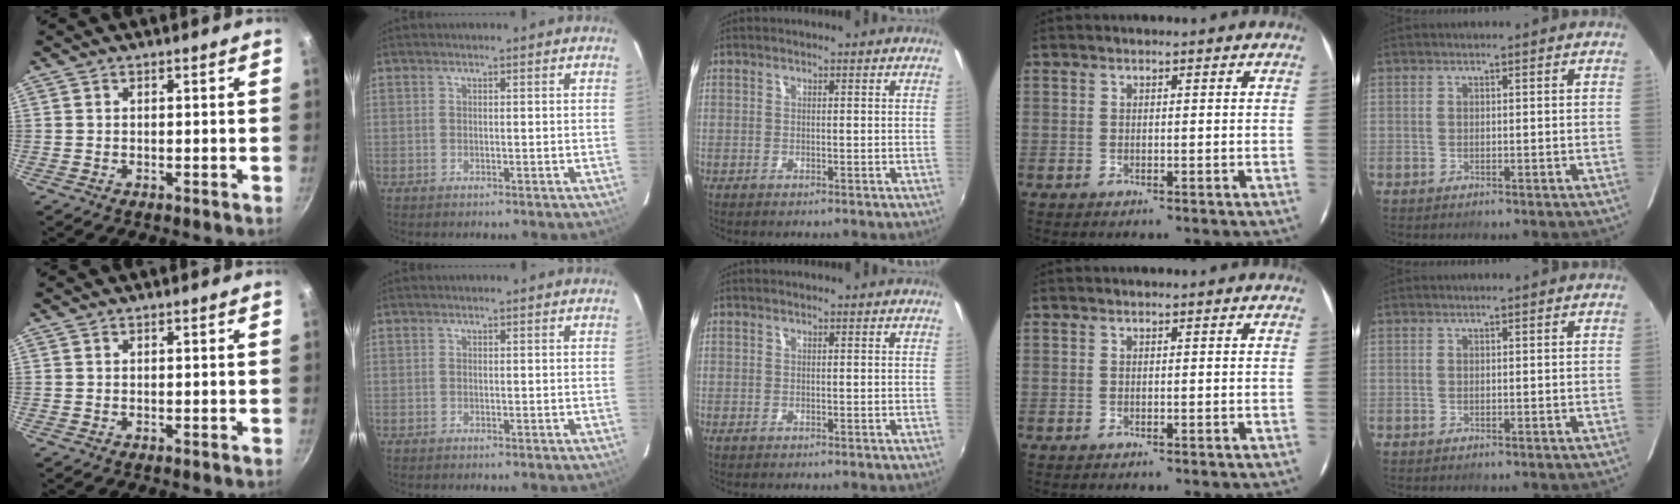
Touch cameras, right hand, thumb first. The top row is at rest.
{}